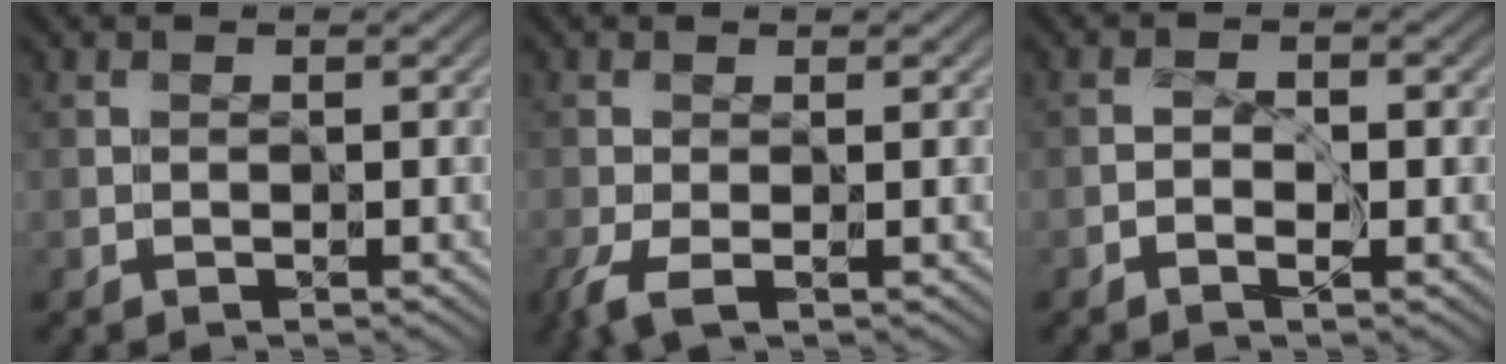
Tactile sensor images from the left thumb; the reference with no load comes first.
{"total": 3.2, "force": [-1.4, 1.2, 2.7], "torque": [-0.066, -0.007, -0.025]}
{"total": 1.3, "force": [-0.6, 0.7, 1.0], "torque": [-0.014, 0.001, -0.013]}